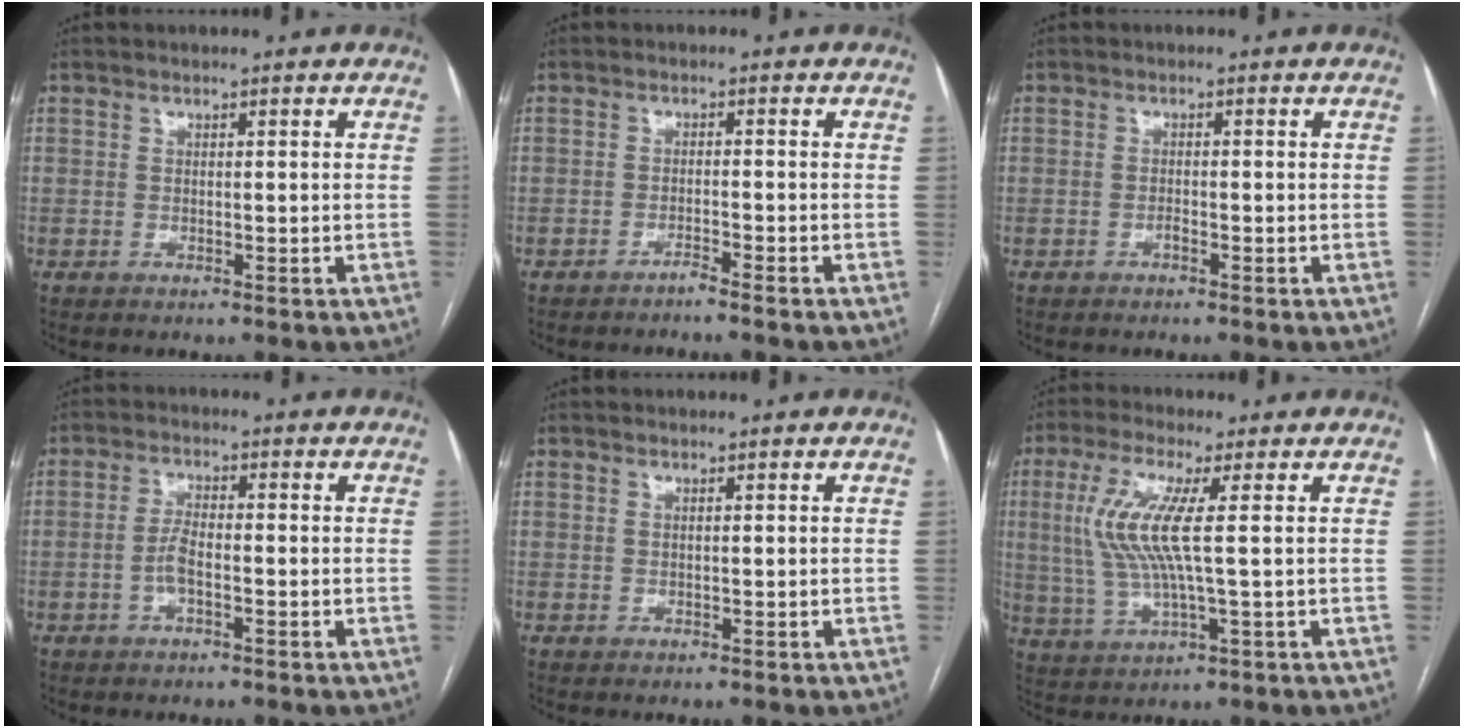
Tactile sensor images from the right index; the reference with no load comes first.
{"total": 1.7, "force": [-1.5, -0.5, 0.6], "torque": [-0.014, 0.003, -0.026]}
{"total": 0.7, "force": [-0.6, 0.1, 0.5], "torque": [-0.009, 0.001, -0.011]}
{"total": 3.2, "force": [-1.1, 0.9, 2.9], "torque": [-0.062, 0.005, -0.022]}
{"total": 0.0}
{"total": 9.4, "force": [1.5, 0.8, 9.2], "torque": [-0.216, 0.005, 0.030]}